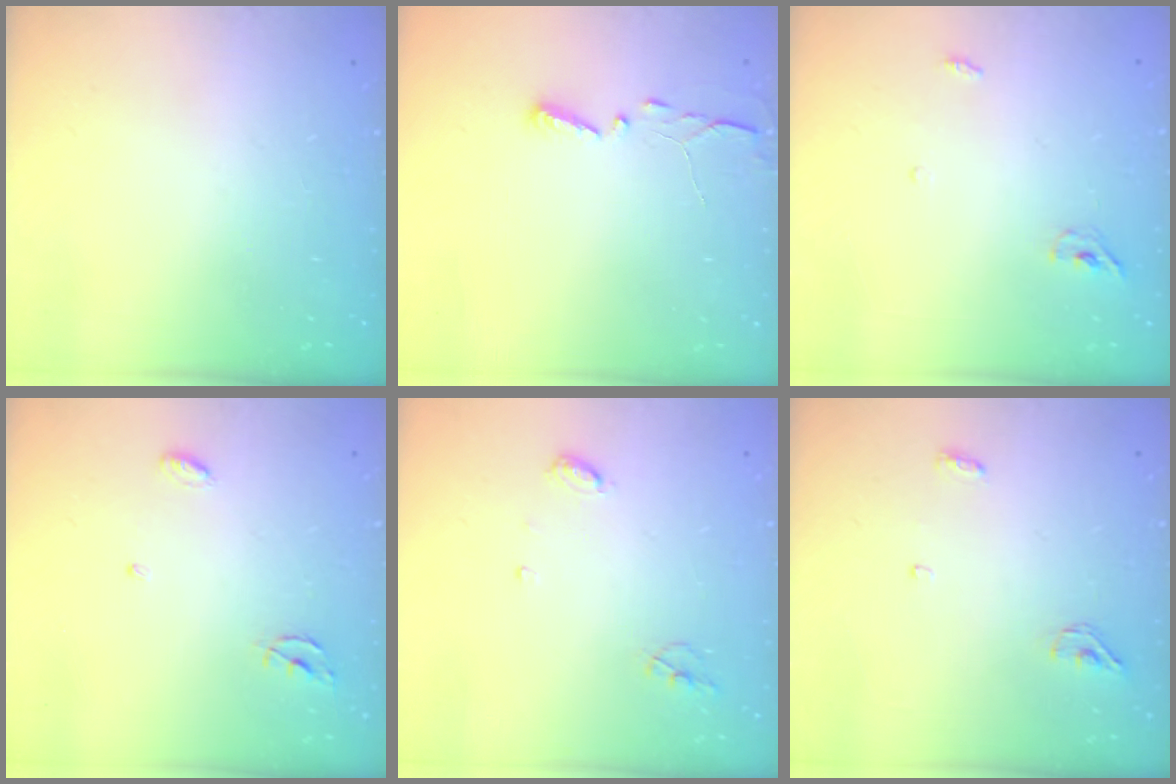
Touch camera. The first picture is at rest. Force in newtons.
{"total": 2.9, "press": 2.9, "slide": 0.4}
{"total": 3.9, "press": 3.7, "slide": 1.2}
{"total": 3.9, "press": 3.9, "slide": 0.2}
{"total": 4.7, "press": 4.6, "slide": 0.5}
{"total": 3.8, "press": 3.5, "slide": 1.4}